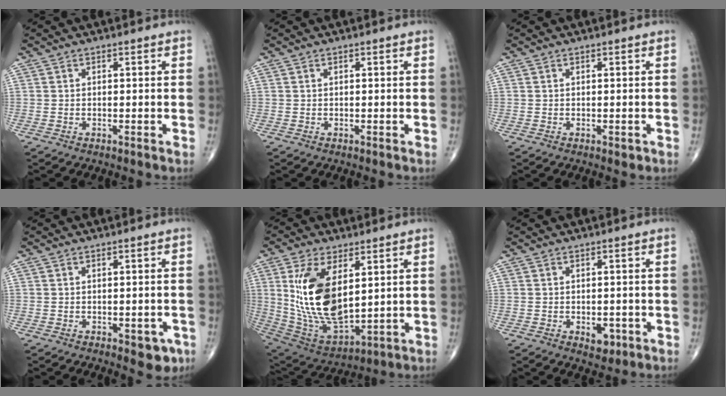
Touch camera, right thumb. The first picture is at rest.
{"total": 0.0}
{"total": 0.8, "force": [-0.1, 0.5, 0.6], "torque": [-0.006, -0.002, 0.002]}
{"total": 4.3, "force": [-1.8, 2.2, 3.2], "torque": [-0.015, 0.002, -0.017]}
{"total": 18.4, "force": [4.3, 9.2, 15.3], "torque": [-0.287, -0.026, 0.101]}
{"total": 3.2, "force": [-1.0, 2.0, 2.3], "torque": [-0.018, 0.000, -0.007]}